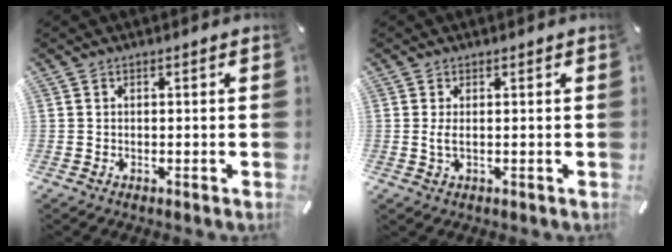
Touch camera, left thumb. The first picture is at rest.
{"total": 2.4, "force": [0.3, 0.8, 2.2], "torque": [-0.051, -0.002, 0.002]}